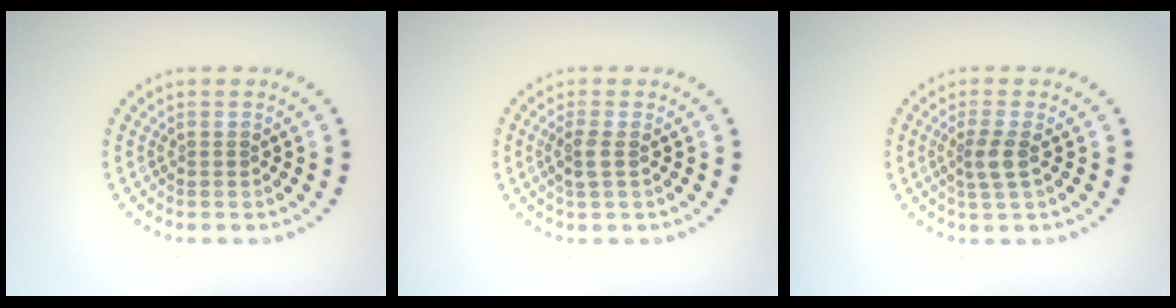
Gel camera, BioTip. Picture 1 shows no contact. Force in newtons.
{"total": 1.6, "press": 1.5, "slide": 0.6}
{"total": 2.0, "press": 1.7, "slide": 1.1}